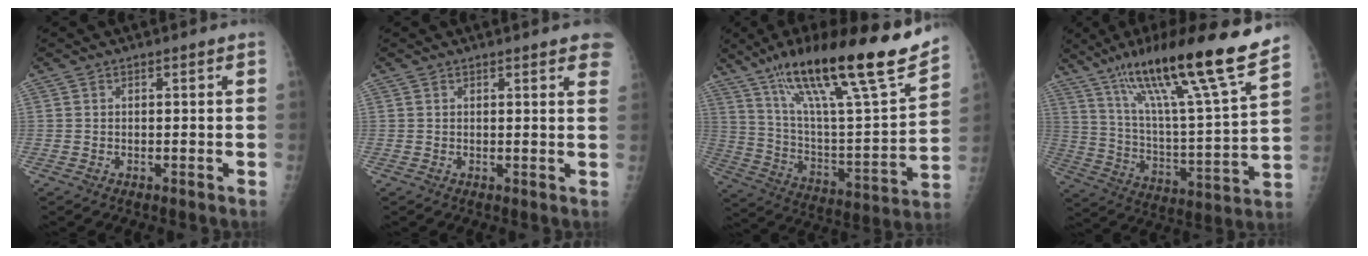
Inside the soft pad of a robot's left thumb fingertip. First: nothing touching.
{"total": 5.7, "force": [4.1, 1.3, 3.7], "torque": [-0.026, -0.006, 0.036]}
{"total": 28.3, "force": [19.0, 4.4, 20.5], "torque": [-0.316, -0.054, 0.323]}
{"total": 23.5, "force": [16.5, 1.4, 16.7], "torque": [-0.256, -0.058, 0.281]}